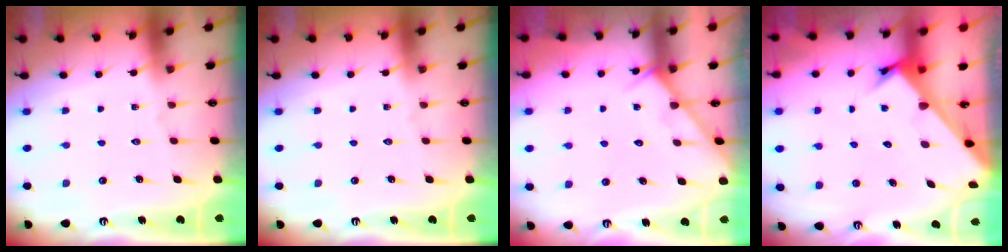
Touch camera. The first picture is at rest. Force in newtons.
{"total": 0.0}
{"total": 6.4, "press": 6.4, "slide": 0.5}
{"total": 2.8, "press": 2.8, "slide": 0.2}